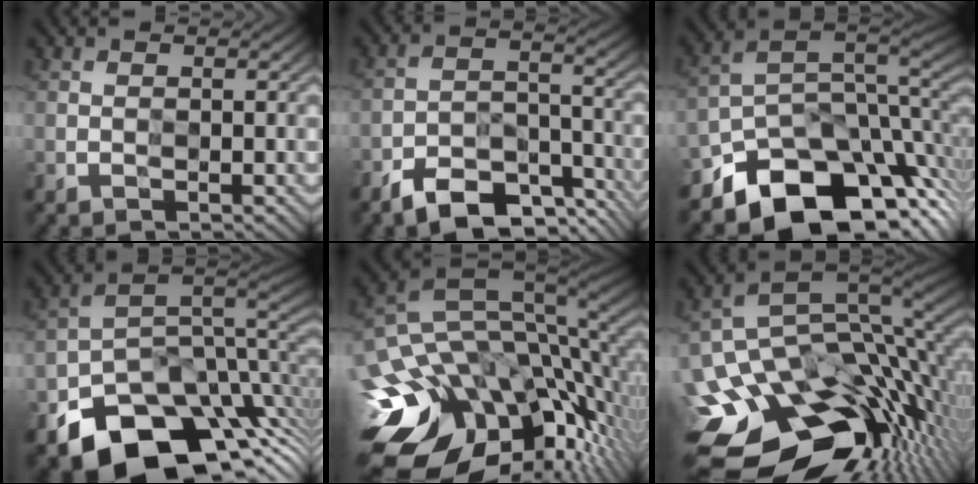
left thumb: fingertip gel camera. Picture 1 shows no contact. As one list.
[{"total": 7.9, "force": [-7.0, 2.9, 2.3], "torque": [-0.027, -0.003, -0.128]}, {"total": 12.9, "force": [-7.4, 8.2, 6.7], "torque": [-0.115, -0.024, -0.114]}, {"total": 14.3, "force": [-7.9, 9.7, 7.1], "torque": [-0.114, -0.040, -0.112]}, {"total": 16.9, "force": [-4.8, 10.7, 12.2], "torque": [-0.249, -0.033, -0.057]}, {"total": 16.4, "force": [-6.5, 10.1, 11.3], "torque": [-0.227, -0.030, -0.090]}]